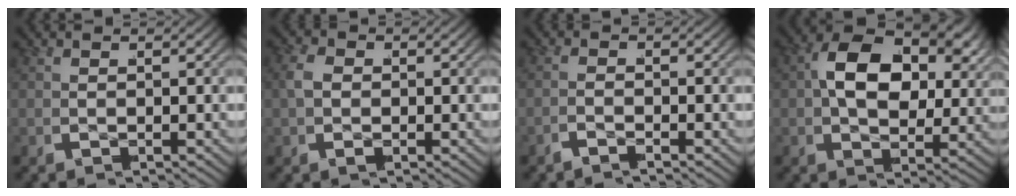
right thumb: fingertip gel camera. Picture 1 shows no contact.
{"total": 2.8, "force": [0.1, 2.2, 1.7], "torque": [-0.042, -0.005, 0.004]}
{"total": 1.4, "force": [-1.2, -0.5, -0.3], "torque": [0.008, 0.007, -0.035]}
{"total": 12.7, "force": [2.3, 7.8, 9.7], "torque": [-0.186, -0.013, 0.044]}